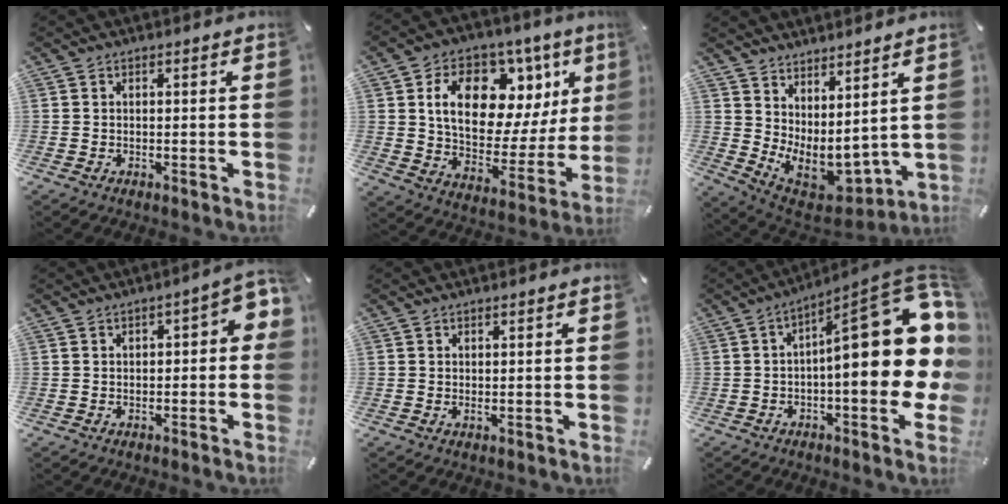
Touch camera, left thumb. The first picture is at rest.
{"total": 18.1, "force": [8.5, 11.2, 11.4], "torque": [-0.179, -0.046, 0.151]}
{"total": 5.1, "force": [2.2, 4.0, 2.4], "torque": [-0.028, -0.063, 0.055]}
{"total": 4.5, "force": [-0.3, 2.3, 3.9], "torque": [-0.046, 0.005, -0.011]}
{"total": 1.1, "force": [0.3, 0.0, 1.1], "torque": [-0.020, -0.005, 0.006]}
{"total": 29.4, "force": [3.2, 10.4, 27.3], "torque": [-0.374, -0.034, 0.068]}